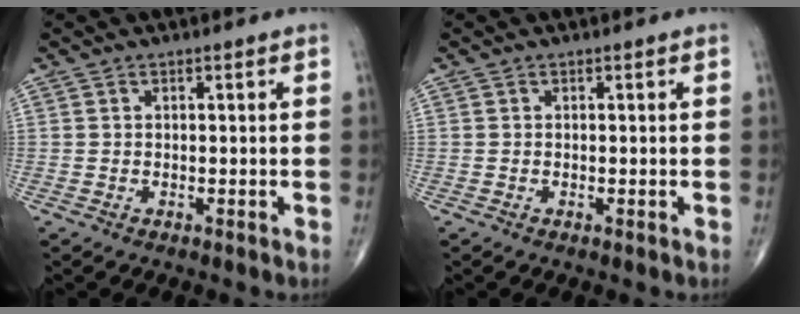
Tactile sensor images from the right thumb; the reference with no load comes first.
{"total": 0.0}